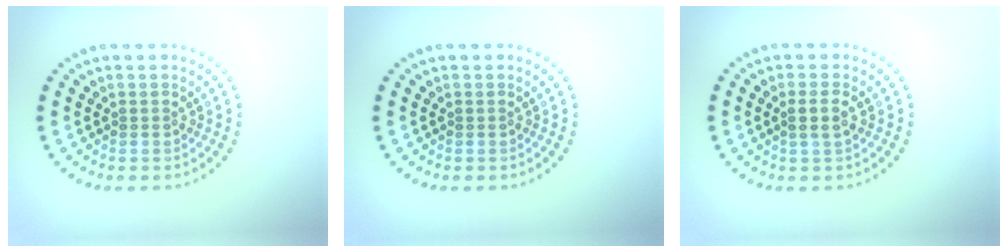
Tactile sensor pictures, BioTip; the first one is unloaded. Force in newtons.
{"total": 0.0}
{"total": 1.6, "press": 1.5, "slide": 0.6}